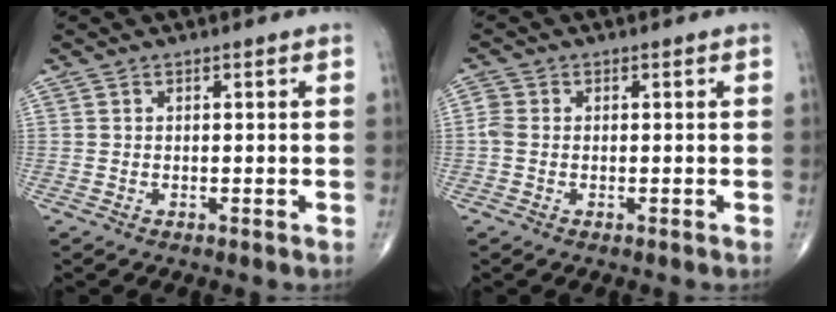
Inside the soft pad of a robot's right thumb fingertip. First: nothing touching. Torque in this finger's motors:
{"motor_torque": [0.10, -0.18, 0.15, 0.08, 0.00]}